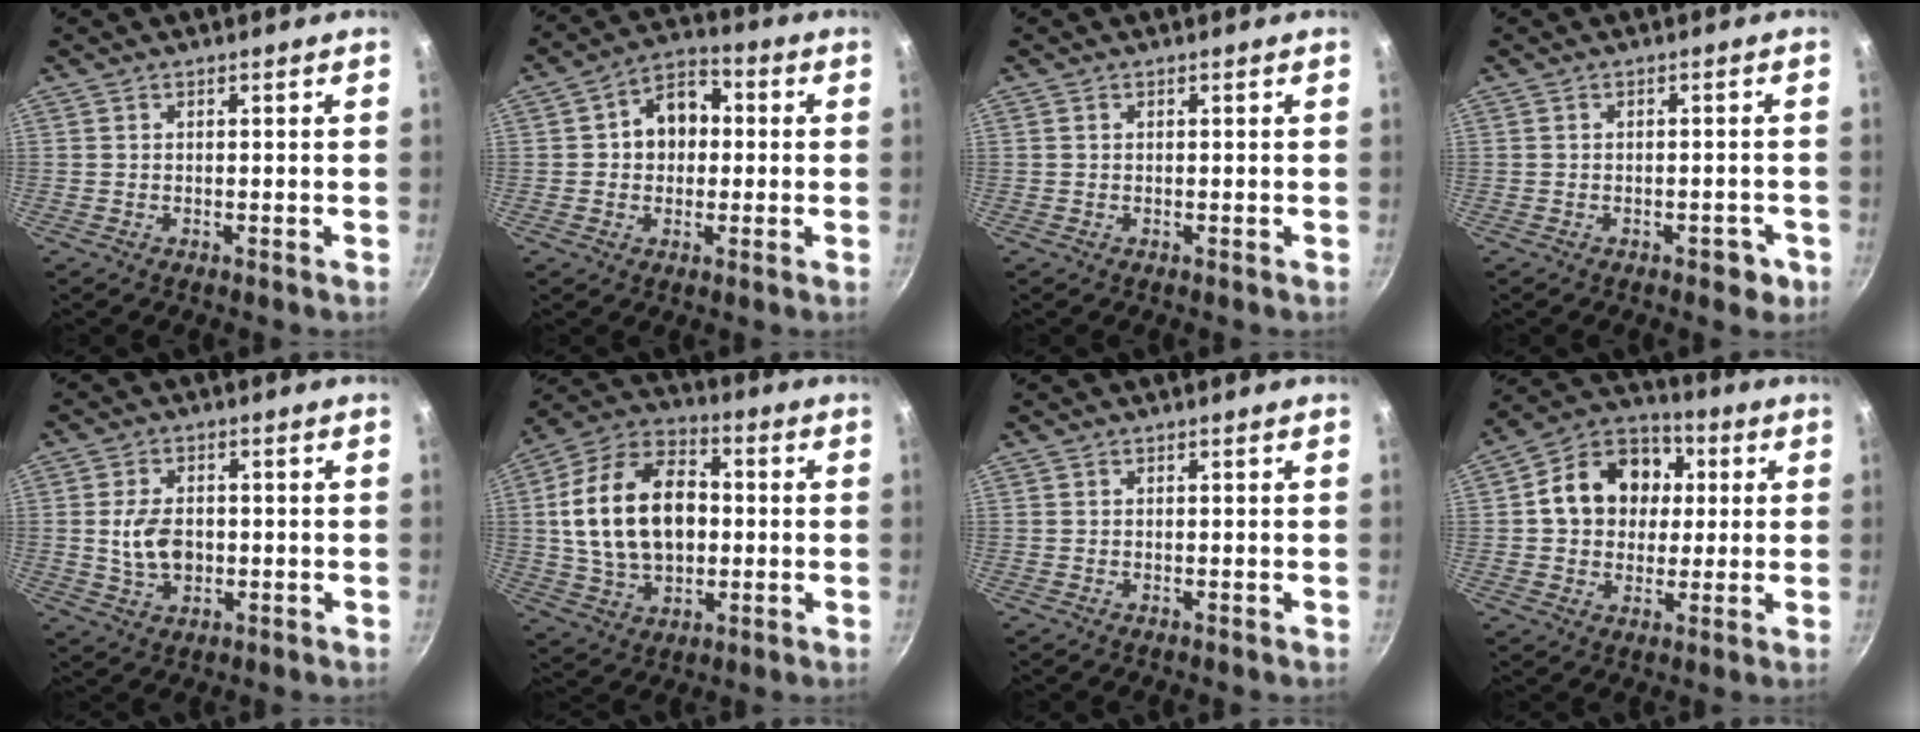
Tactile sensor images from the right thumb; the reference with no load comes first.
{"total": 9.4, "force": [0.8, 7.3, 6.0], "torque": [-0.046, 0.019, -0.002]}
{"total": 0.0}
{"total": 3.3, "force": [-1.7, 1.9, 2.2], "torque": [-0.007, 0.022, -0.007]}
{"total": 7.3, "force": [-0.2, 4.9, 5.4], "torque": [-0.087, 0.001, -0.002]}
{"total": 20.3, "force": [1.0, 13.6, 15.0], "torque": [-0.244, 0.025, 0.015]}
{"total": 0.0}
{"total": 15.4, "force": [2.4, 12.5, 8.6], "torque": [-0.111, 0.023, 0.024]}